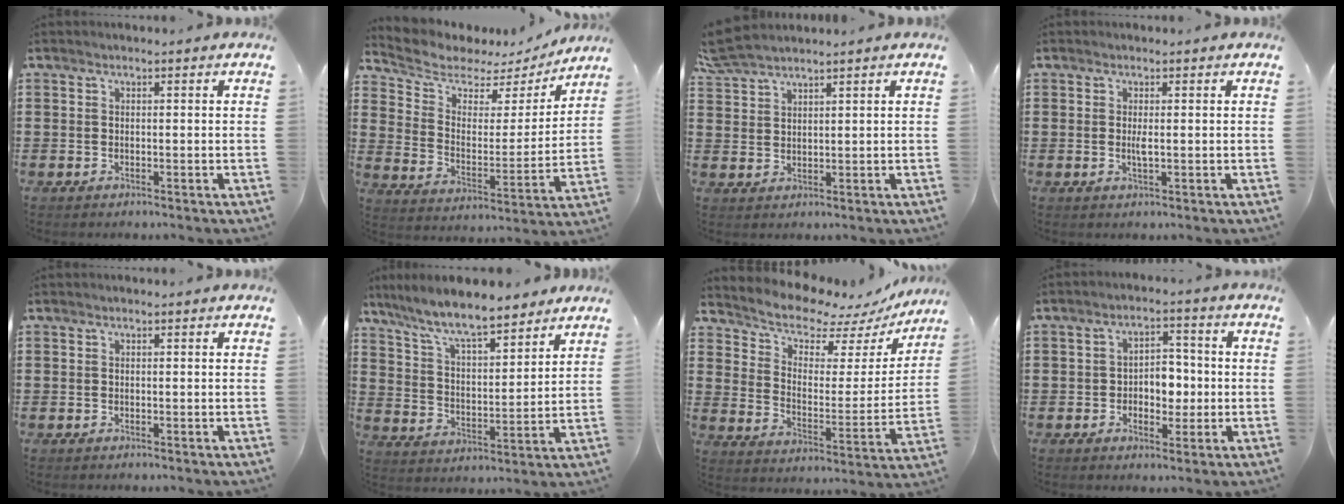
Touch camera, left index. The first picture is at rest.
{"total": 5.2, "force": [4.5, 2.3, 0.9], "torque": [-0.057, -0.032, 0.073]}
{"total": 4.0, "force": [3.7, 0.6, 1.3], "torque": [-0.037, -0.002, 0.071]}
{"total": 1.5, "force": [-0.1, 0.3, 1.5], "torque": [-0.028, -0.002, -0.002]}
{"total": 0.0}
{"total": 8.9, "force": [7.7, 1.3, 4.3], "torque": [-0.113, -0.036, 0.134]}
{"total": 7.6, "force": [7.1, 2.1, 1.9], "torque": [-0.061, -0.058, 0.120]}
{"total": 4.9, "force": [-1.0, 3.4, 3.4], "torque": [-0.062, 0.008, -0.025]}